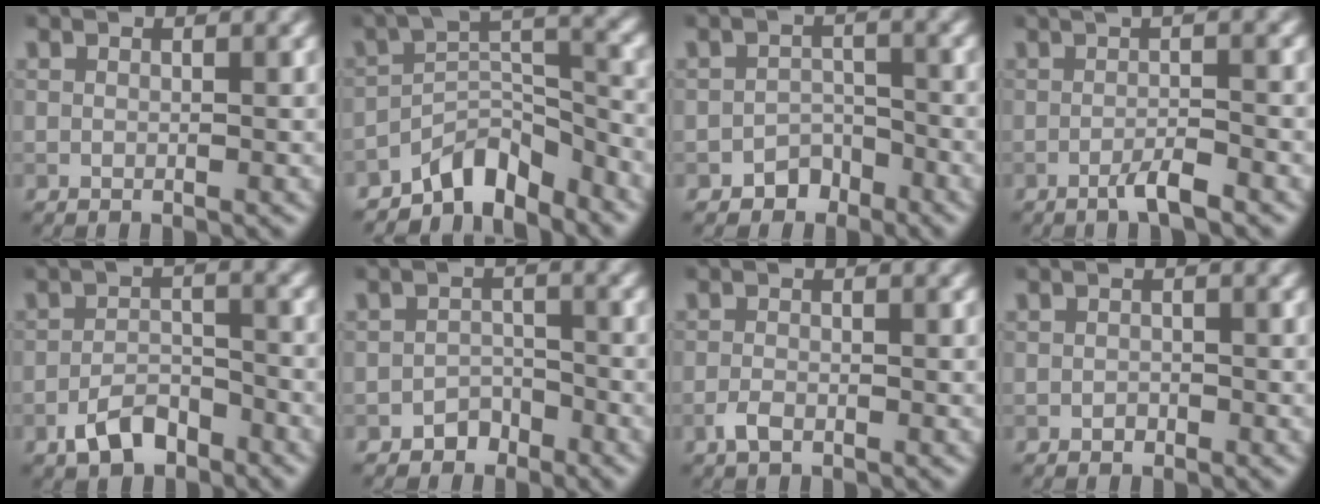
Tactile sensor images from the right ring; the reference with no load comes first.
{"total": 6.2, "force": [-4.9, 2.3, 3.0], "torque": [-0.031, 0.008, -0.096]}
{"total": 2.3, "force": [-1.7, 1.5, 0.5], "torque": [0.004, 0.007, -0.030]}
{"total": 3.7, "force": [-1.1, 0.8, 3.5], "torque": [-0.052, 0.000, -0.026]}
{"total": 4.0, "force": [-2.6, 1.8, 2.4], "torque": [-0.040, 0.006, -0.050]}
{"total": 2.0, "force": [-1.5, 1.2, 0.4], "torque": [0.003, 0.008, -0.028]}
{"total": 1.4, "force": [-0.9, 0.6, 0.9], "torque": [-0.021, -0.002, -0.020]}
{"total": 0.7, "force": [-0.4, 0.5, 0.3], "torque": [-0.003, -0.003, -0.008]}